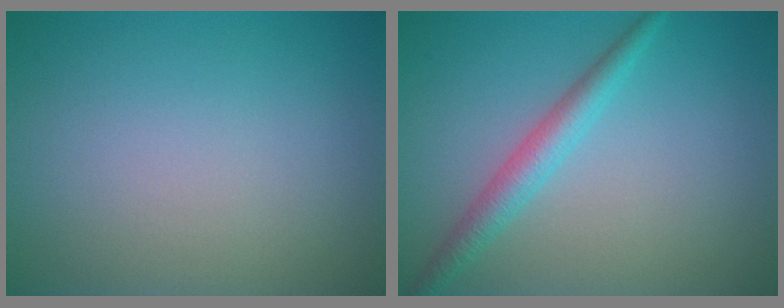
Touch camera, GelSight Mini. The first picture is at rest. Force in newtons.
{"total": 2.8, "press": 2.8, "slide": 0.1}